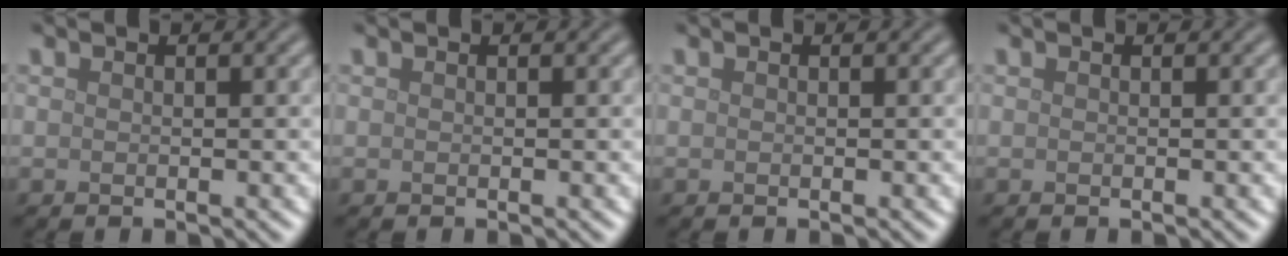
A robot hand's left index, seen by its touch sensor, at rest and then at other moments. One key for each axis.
{"total": 0.0}
{"total": 0.0}
{"total": 0.0}